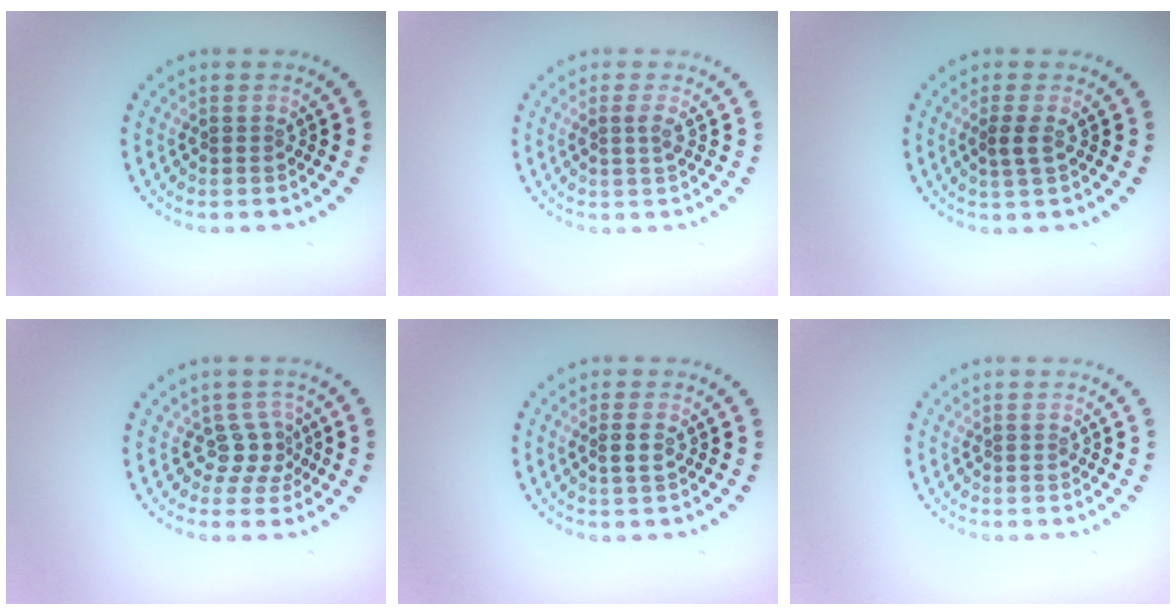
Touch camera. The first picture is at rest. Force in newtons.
{"total": 1.1, "press": 0.8, "slide": 0.7}
{"total": 1.5, "press": 1.3, "slide": 0.6}
{"total": 2.3, "press": 1.5, "slide": 1.7}
{"total": 1.1, "press": 1.0, "slide": 0.5}
{"total": 0.0}